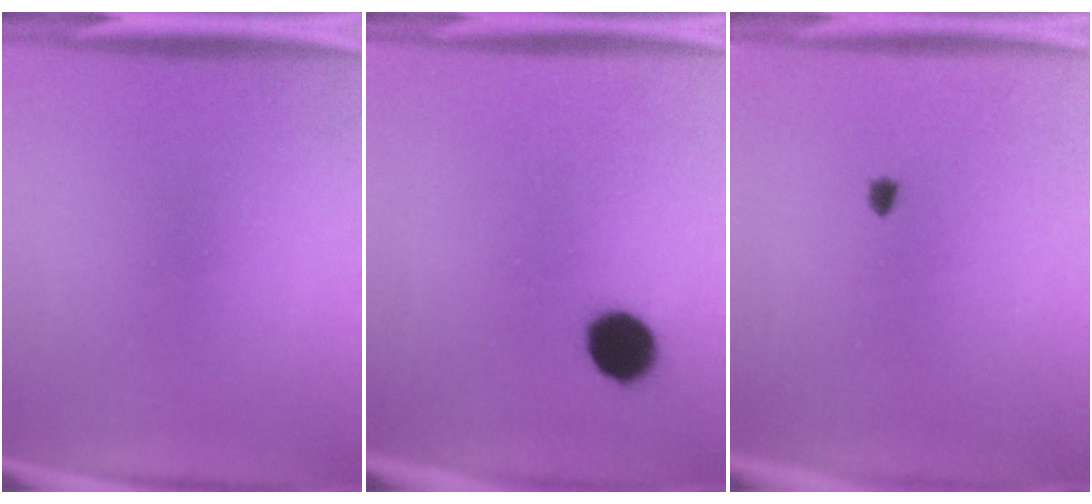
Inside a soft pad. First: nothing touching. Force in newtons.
{"total": 7.4}
{"total": 0.6}